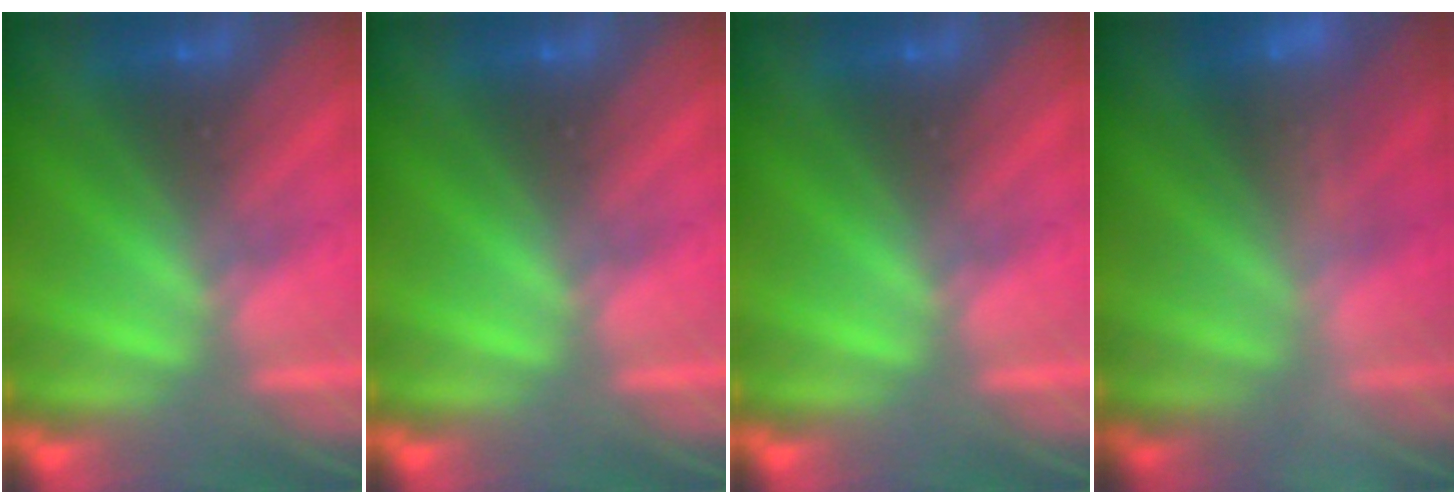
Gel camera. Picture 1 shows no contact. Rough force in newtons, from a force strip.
{"total": 0.0}
{"total": 0.0}
{"total": 2.2}